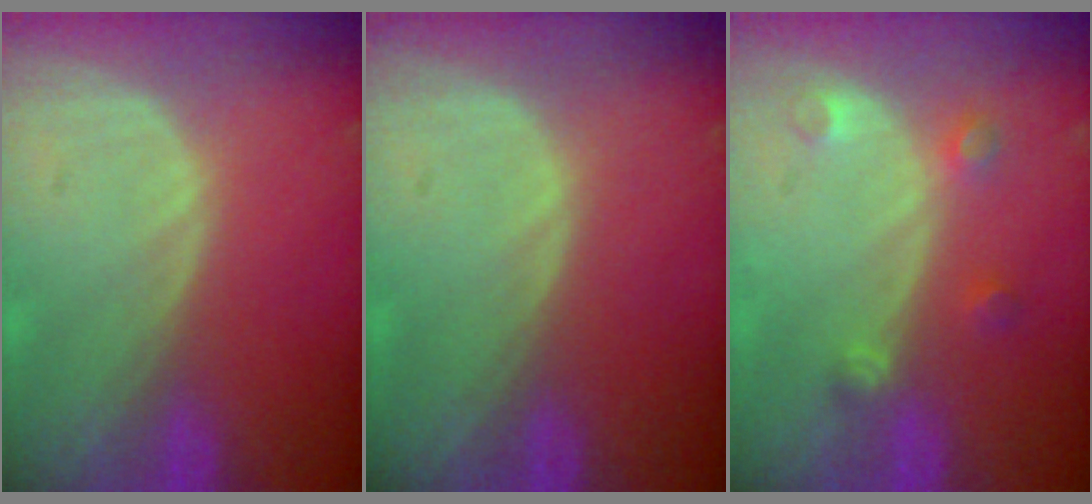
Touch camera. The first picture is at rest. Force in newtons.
{"total": 0.0}
{"total": 2.6, "press": 2.6, "slide": 0.2}